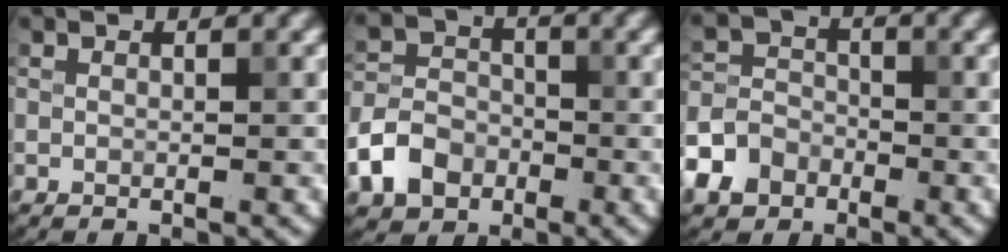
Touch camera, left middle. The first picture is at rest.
{"total": 4.9, "force": [-2.3, 3.7, 2.2], "torque": [-0.044, 0.002, -0.051]}
{"total": 4.4, "force": [-2.6, 3.2, 1.6], "torque": [-0.032, -0.001, -0.057]}